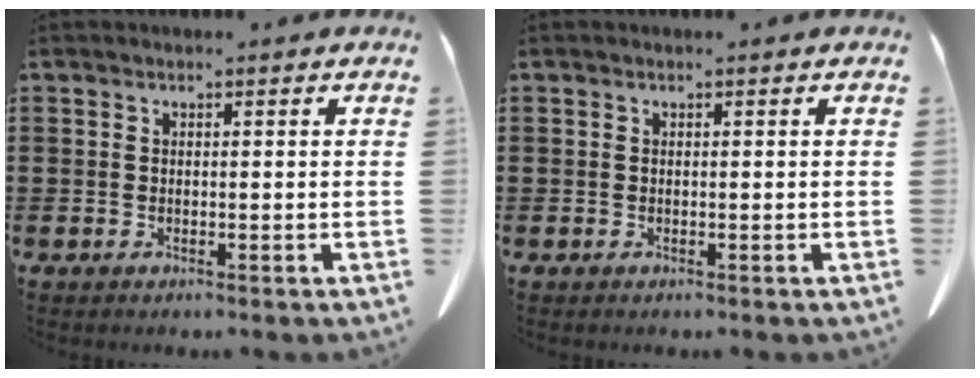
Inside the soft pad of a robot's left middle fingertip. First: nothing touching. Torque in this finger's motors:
{"motor_torque": [0.03, 0.03, 0.00, 0.00]}